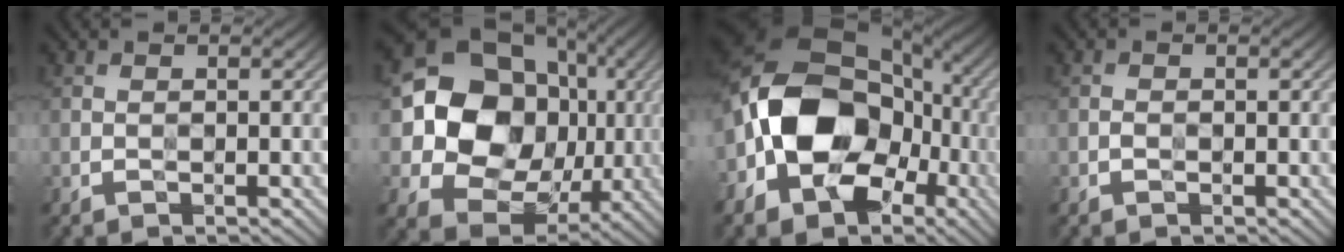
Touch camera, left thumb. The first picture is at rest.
{"total": 16.3, "force": [1.2, 13.9, 8.4], "torque": [-0.183, -0.014, 0.019]}
{"total": 15.9, "force": [-3.7, 11.5, 10.3], "torque": [-0.182, -0.004, -0.075]}
{"total": 0.6, "force": [-0.3, 0.4, 0.3], "torque": [-0.007, 0.000, -0.007]}